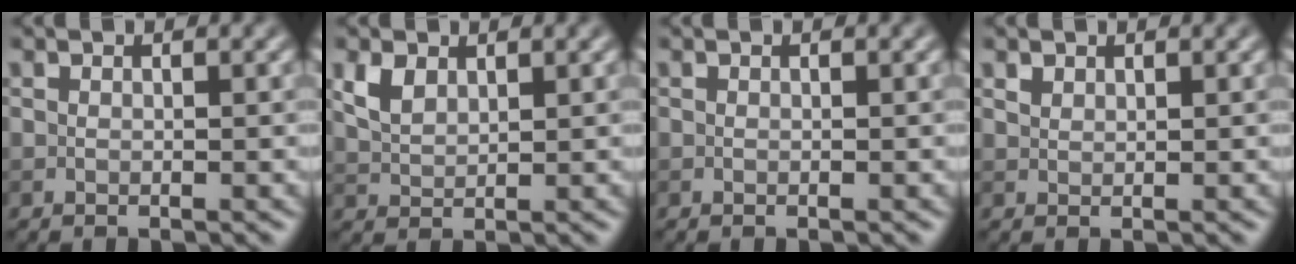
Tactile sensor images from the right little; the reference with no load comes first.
{"total": 2.4, "force": [1.4, 1.4, 1.4], "torque": [-0.036, 0.001, 0.031]}
{"total": 0.0}
{"total": 0.9, "force": [0.8, 0.4, 0.2], "torque": [-0.006, 0.001, 0.018]}